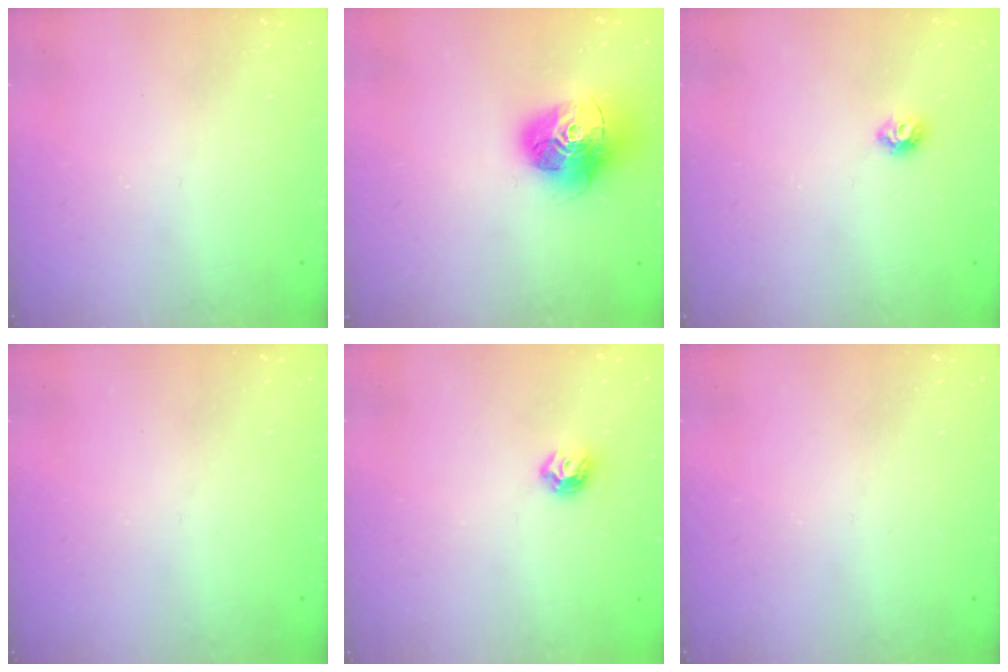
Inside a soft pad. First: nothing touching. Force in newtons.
{"total": 16.5, "press": 16.4, "slide": 1.5}
{"total": 4.9, "press": 4.8, "slide": 0.9}
{"total": 0.0}
{"total": 5.2, "press": 5.1, "slide": 0.8}
{"total": 0.0}